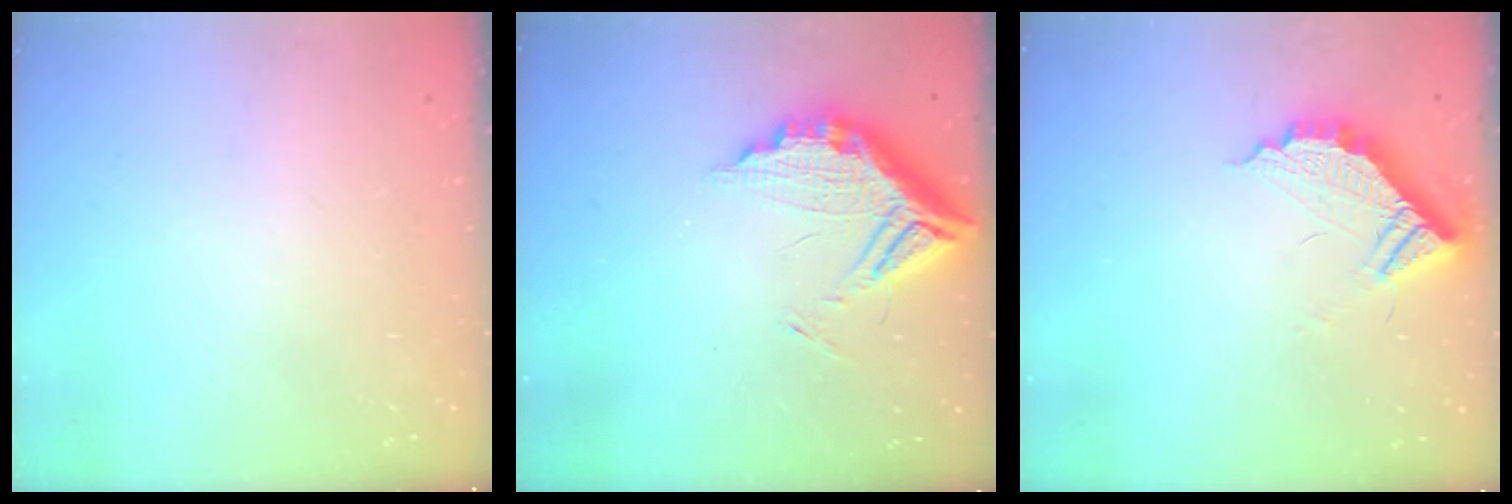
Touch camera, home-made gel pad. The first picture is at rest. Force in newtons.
{"total": 13.4, "press": 13.4, "slide": 1.3}
{"total": 10.3, "press": 10.3, "slide": 0.6}